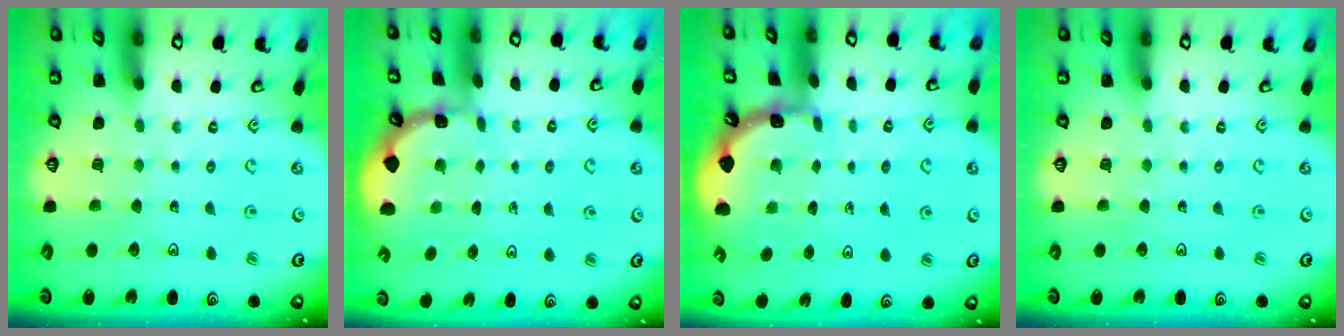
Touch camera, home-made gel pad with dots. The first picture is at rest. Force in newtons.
{"total": 0.7, "press": 0.6, "slide": 0.1}
{"total": 1.6, "press": 1.6, "slide": 0.2}
{"total": 0.0}